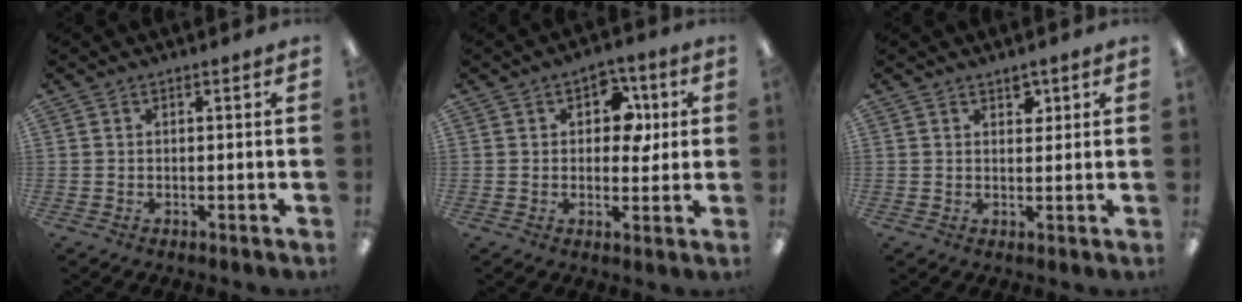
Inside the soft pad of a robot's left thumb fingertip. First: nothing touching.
{"total": 8.3, "force": [2.7, 5.7, 5.3], "torque": [-0.057, -0.002, 0.041]}
{"total": 2.7, "force": [1.9, 1.5, 1.2], "torque": [-0.001, -0.008, 0.028]}